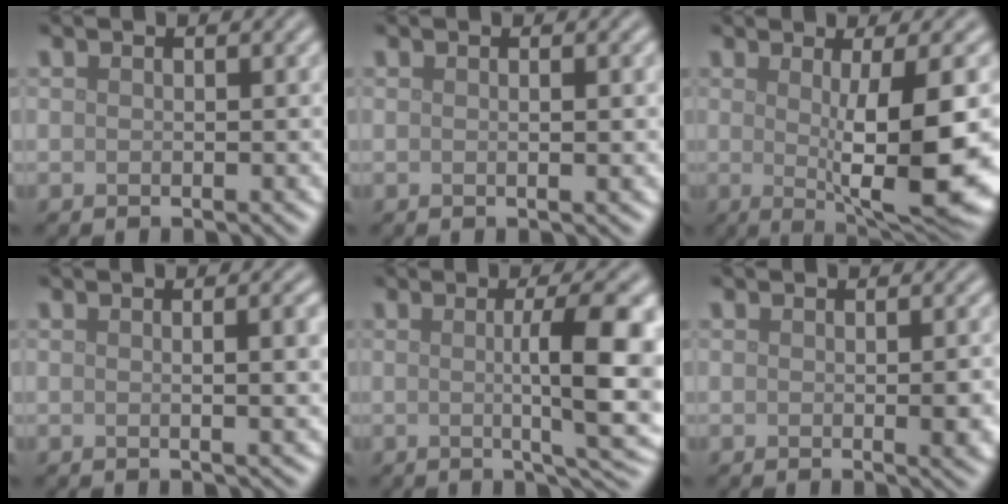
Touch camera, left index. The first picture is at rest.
{"total": 1.3, "force": [0.1, 0.3, 1.3], "torque": [-0.015, 0.003, -0.001]}
{"total": 10.4, "force": [-0.5, 2.1, 10.2], "torque": [-0.140, -0.013, -0.001]}
{"total": 3.5, "force": [0.3, 1.0, 3.4], "torque": [-0.035, 0.006, 0.002]}
{"total": 8.3, "force": [0.1, 1.9, 8.1], "torque": [-0.105, -0.001, 0.003]}
{"total": 2.7, "force": [-0.2, 0.6, 2.7], "torque": [-0.031, -0.001, -0.001]}